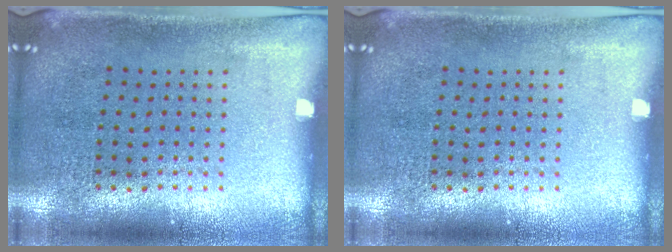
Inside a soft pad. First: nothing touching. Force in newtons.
{"total": 0.0}